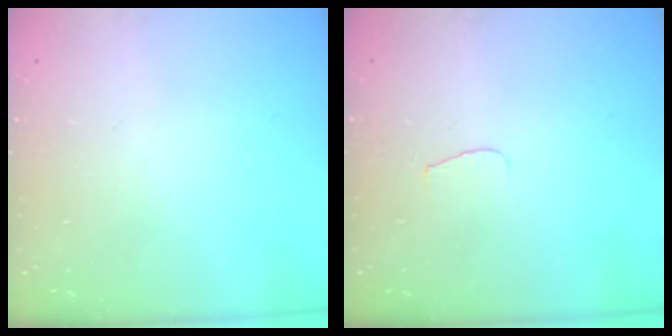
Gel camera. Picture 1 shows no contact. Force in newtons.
{"total": 3.6, "press": 3.6, "slide": 0.4}